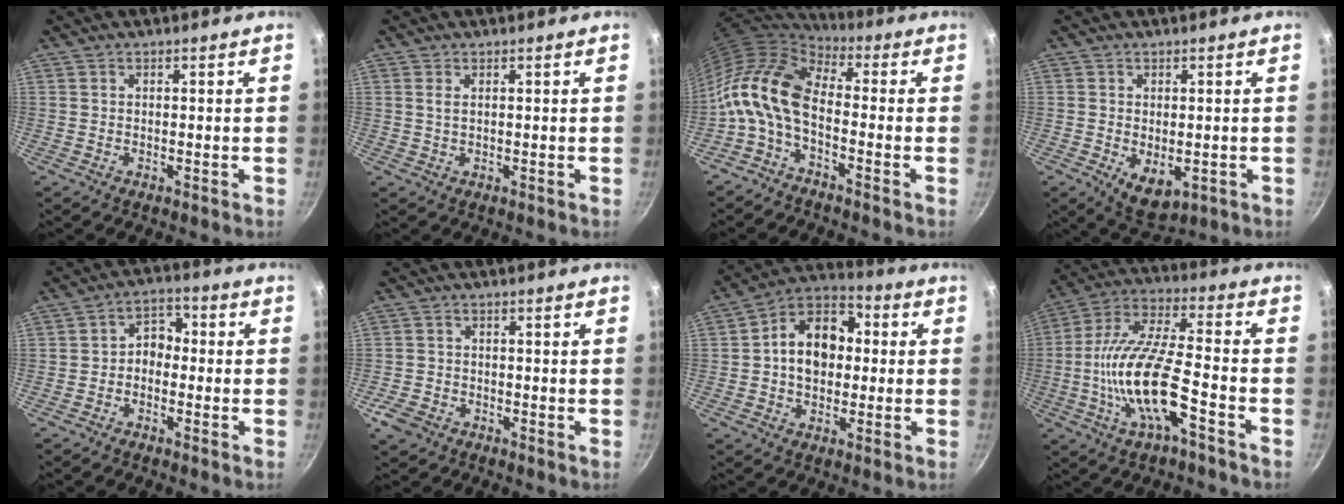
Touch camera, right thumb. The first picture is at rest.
{"total": 1.2, "force": [0.4, 0.5, 1.0], "torque": [-0.021, 0.000, 0.007]}
{"total": 13.2, "force": [-2.5, 7.2, 10.8], "torque": [-0.209, 0.032, -0.068]}
{"total": 6.2, "force": [-1.1, 3.8, 4.8], "torque": [-0.067, -0.013, -0.005]}
{"total": 5.0, "force": [-1.0, 3.9, 3.0], "torque": [-0.015, 0.027, -0.030]}
{"total": 4.0, "force": [-2.3, 2.8, 1.7], "torque": [-0.038, 0.015, -0.042]}
{"total": 13.5, "force": [0.6, 10.1, 9.0], "torque": [-0.100, 0.031, -0.011]}
{"total": 17.1, "force": [-5.8, 5.3, 15.2], "torque": [-0.293, 0.038, -0.121]}